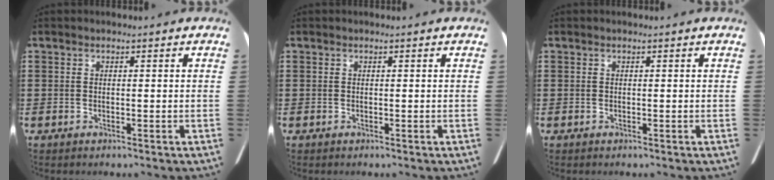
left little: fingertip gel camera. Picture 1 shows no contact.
{"total": 0.0}
{"total": 0.0}